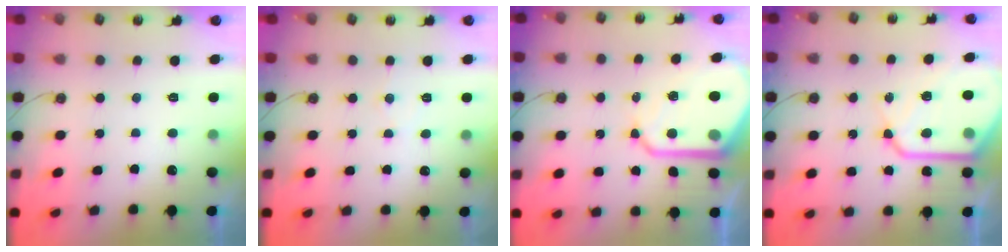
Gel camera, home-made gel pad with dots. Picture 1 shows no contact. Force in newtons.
{"total": 4.4, "press": 4.4, "slide": 0.5}
{"total": 15.0, "press": 14.9, "slide": 1.4}
{"total": 16.9, "press": 16.8, "slide": 1.8}